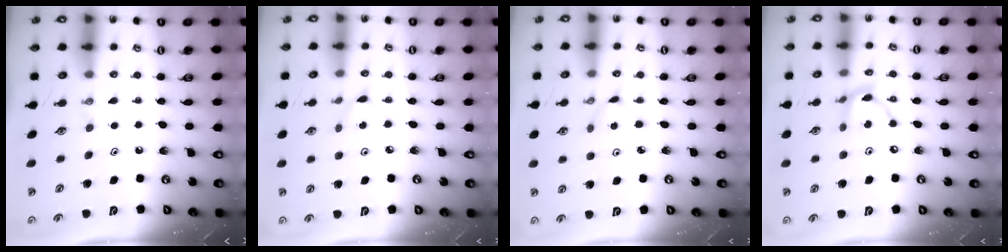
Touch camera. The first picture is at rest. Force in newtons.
{"total": 2.5, "press": 2.5, "slide": 0.3}
{"total": 1.6, "press": 1.6, "slide": 0.2}
{"total": 8.5, "press": 8.5, "slide": 0.4}